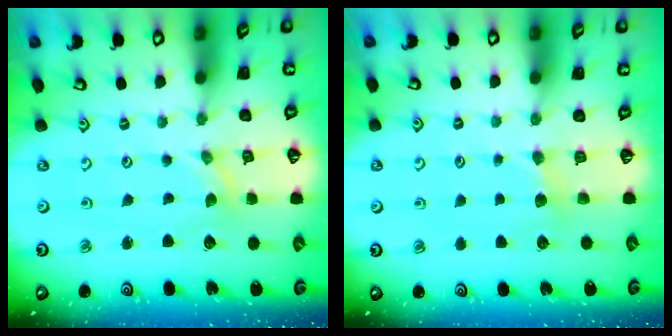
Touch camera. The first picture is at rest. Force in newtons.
{"total": 3.7, "press": 3.7, "slide": 0.6}